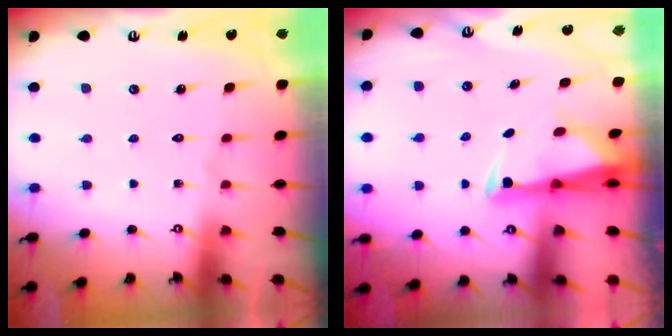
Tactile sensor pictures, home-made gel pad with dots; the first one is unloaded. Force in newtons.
{"total": 2.8, "press": 2.7, "slide": 1.0}